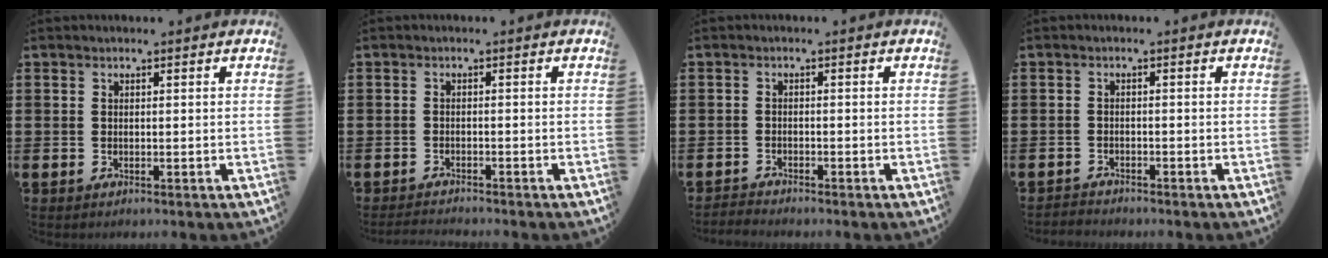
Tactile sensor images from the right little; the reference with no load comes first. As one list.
[{"total": 1.3, "force": [-1.2, -0.1, 0.1], "torque": [-0.004, 0.001, -0.025]}, {"total": 1.2, "force": [-1.2, 0.0, -0.1], "torque": [-0.003, 0.001, -0.024]}, {"total": 1.1, "force": [-1.1, 0.1, -0.2], "torque": [0.000, 0.003, -0.024]}]